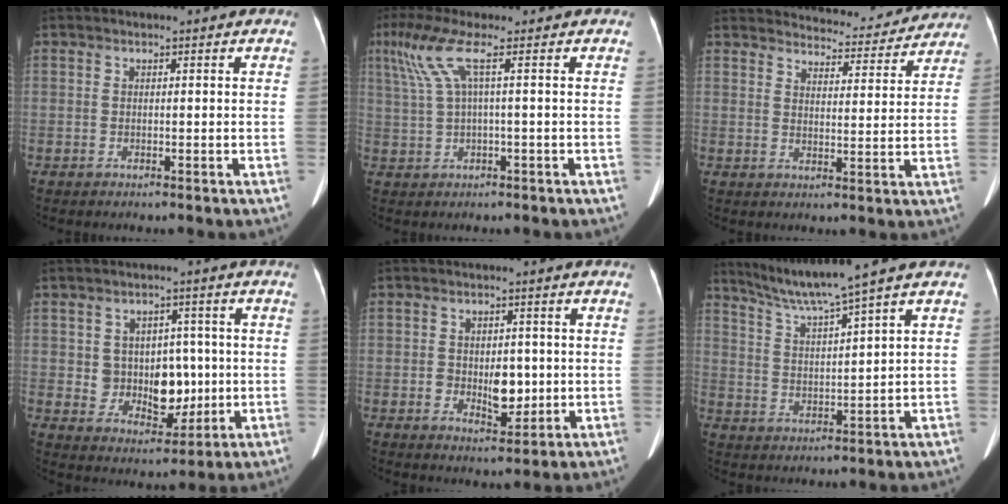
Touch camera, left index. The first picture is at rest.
{"total": 5.2, "force": [1.8, -0.5, 4.8], "torque": [-0.121, 0.020, 0.046]}
{"total": 12.6, "force": [12.2, 2.8, 1.5], "torque": [0.000, -0.004, 0.138]}
{"total": 8.3, "force": [-0.1, 6.1, 5.6], "torque": [-0.086, 0.012, 0.010]}
{"total": 5.3, "force": [-0.6, 3.1, 4.3], "torque": [-0.065, 0.000, -0.004]}
{"total": 7.4, "force": [6.1, -2.2, 3.5], "torque": [-0.071, -0.005, 0.119]}